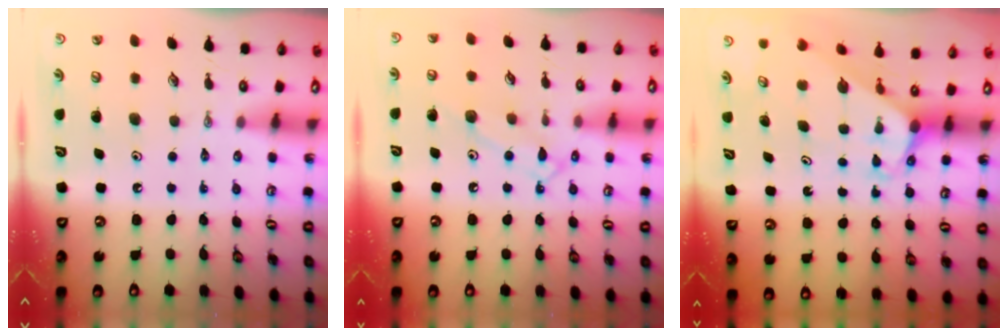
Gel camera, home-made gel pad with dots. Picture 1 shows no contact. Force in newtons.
{"total": 9.5, "press": 9.5, "slide": 0.8}
{"total": 3.1, "press": 3.1, "slide": 0.0}